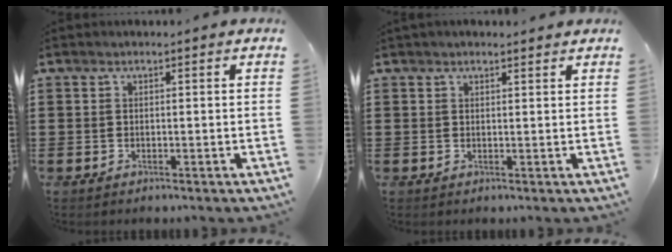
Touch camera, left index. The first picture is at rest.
{"total": 1.1, "force": [1.0, 0.4, 0.3], "torque": [-0.007, 0.002, 0.018]}